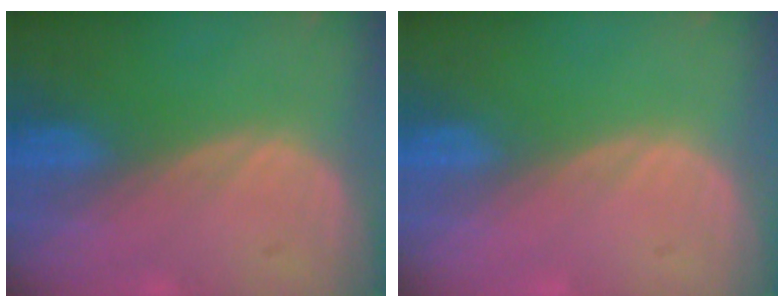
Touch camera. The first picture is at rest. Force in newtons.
{"total": 0.0}